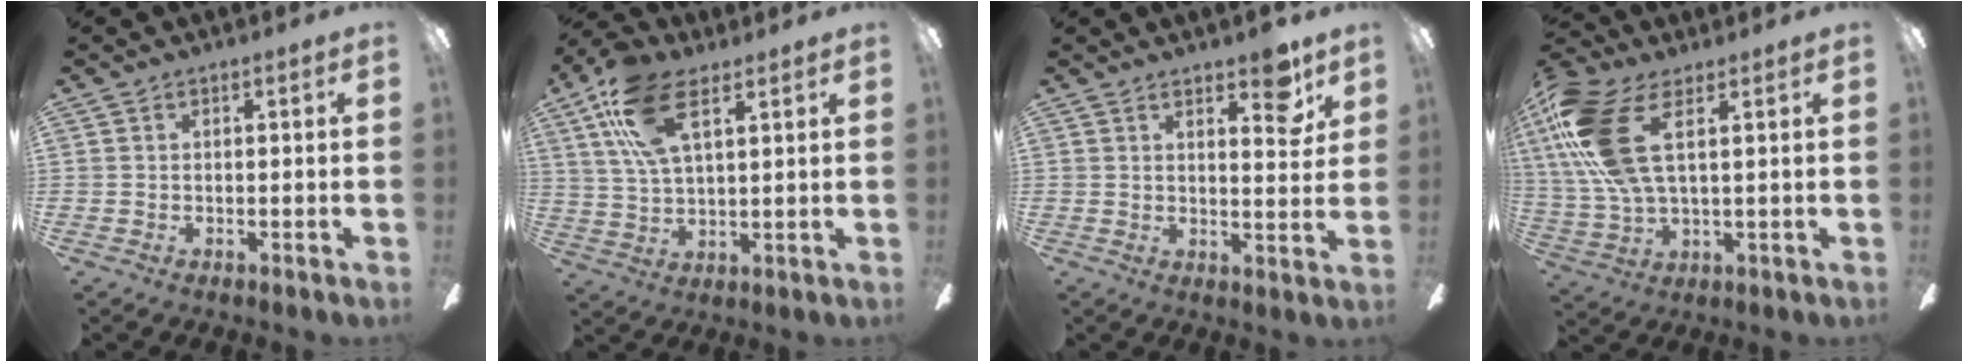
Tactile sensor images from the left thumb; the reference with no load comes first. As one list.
[{"total": 15.2, "force": [7.9, 7.0, 11.0], "torque": [-0.231, -0.005, 0.144]}, {"total": 7.4, "force": [5.3, 2.8, 4.3], "torque": [-0.042, -0.026, 0.085]}, {"total": 17.1, "force": [6.0, 7.5, 14.1], "torque": [-0.312, -0.013, 0.107]}]